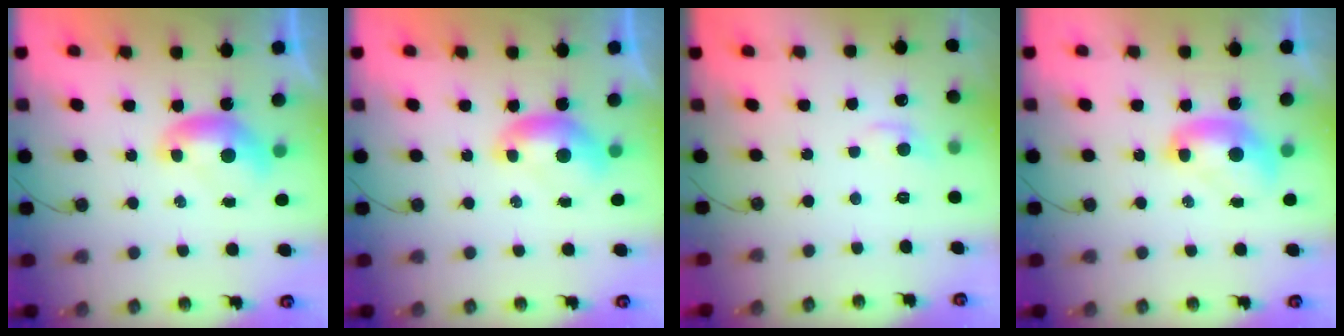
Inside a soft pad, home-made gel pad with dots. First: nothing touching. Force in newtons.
{"total": 0.0}
{"total": 1.0, "press": 0.5, "slide": 0.9}
{"total": 2.1, "press": 2.1, "slide": 0.2}